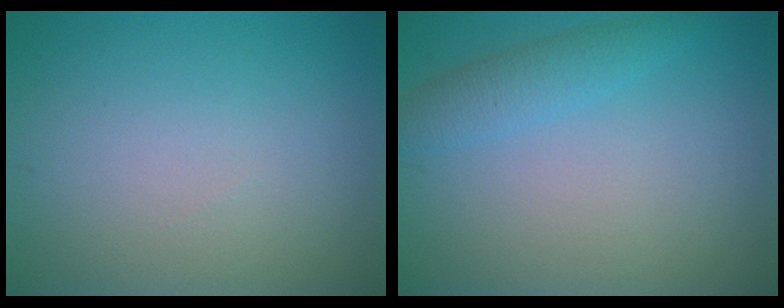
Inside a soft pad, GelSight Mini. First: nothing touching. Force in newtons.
{"total": 2.2, "press": 2.2, "slide": 0.2}